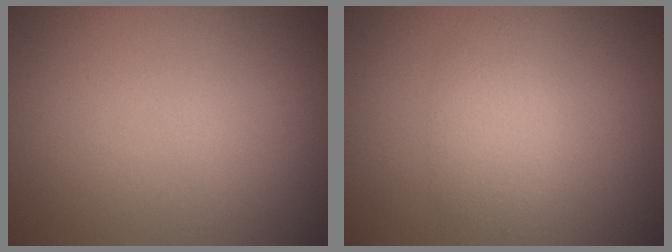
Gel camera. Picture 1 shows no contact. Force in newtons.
{"total": 2.8, "press": 2.8, "slide": 0.2}